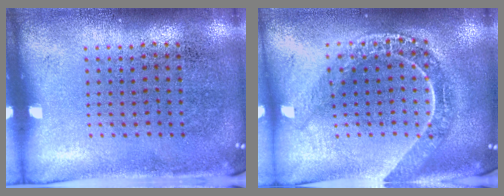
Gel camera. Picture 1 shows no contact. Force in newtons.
{"total": 2.2, "press": 1.9, "slide": 1.1}